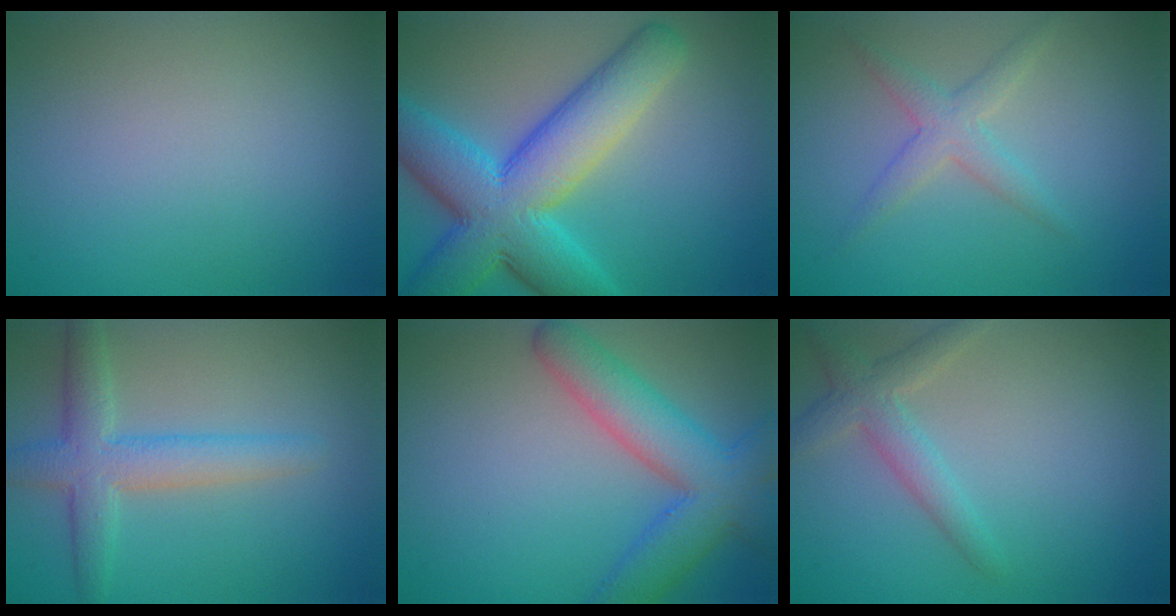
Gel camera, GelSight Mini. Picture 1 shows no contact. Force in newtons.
{"total": 11.3, "press": 11.3, "slide": 0.2}
{"total": 2.4, "press": 2.4, "slide": 0.1}
{"total": 4.3, "press": 4.3, "slide": 0.2}
{"total": 6.9, "press": 6.9, "slide": 0.3}
{"total": 2.8, "press": 2.8, "slide": 0.1}